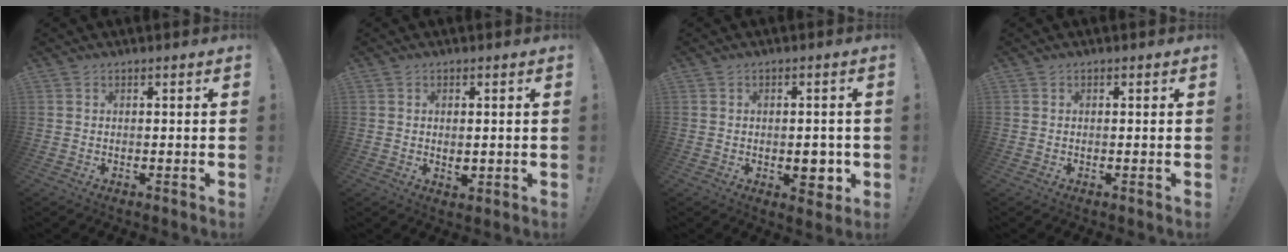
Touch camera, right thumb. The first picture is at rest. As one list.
[{"total": 3.8, "force": [0.7, 2.3, 3.0], "torque": [-0.026, -0.008, 0.011]}, {"total": 5.6, "force": [-1.0, 3.7, 4.1], "torque": [-0.043, 0.007, -0.014]}, {"total": 0.0}]